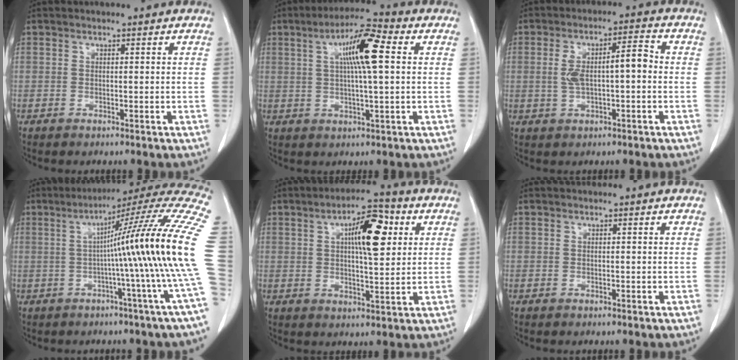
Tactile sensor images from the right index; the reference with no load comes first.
{"total": 9.2, "force": [2.1, 0.9, 8.9], "torque": [-0.159, 0.014, 0.032]}
{"total": 7.0, "force": [-0.1, 2.0, 6.7], "torque": [-0.131, 0.026, 0.001]}
{"total": 20.9, "force": [-0.4, -2.9, 20.7], "torque": [-0.204, 0.027, -0.019]}
{"total": 9.6, "force": [2.9, 2.6, 8.7], "torque": [-0.139, 0.015, 0.047]}
{"total": 0.0}